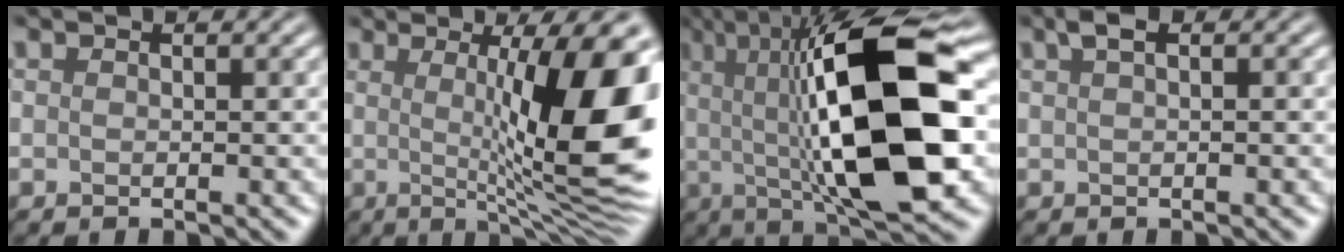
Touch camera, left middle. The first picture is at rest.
{"total": 13.8, "force": [1.1, 3.0, 13.4], "torque": [-0.162, 0.000, 0.018]}
{"total": 16.0, "force": [1.0, 5.5, 15.0], "torque": [-0.223, 0.013, 0.003]}
{"total": 1.7, "force": [0.8, 0.5, 1.4], "torque": [-0.023, 0.008, 0.013]}